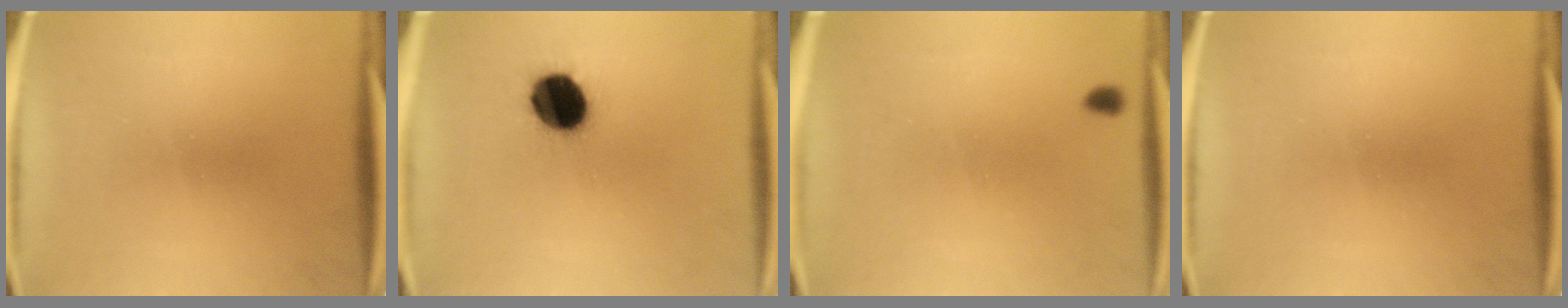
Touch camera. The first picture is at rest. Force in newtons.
{"total": 12.2}
{"total": 0.7}
{"total": 0.0}